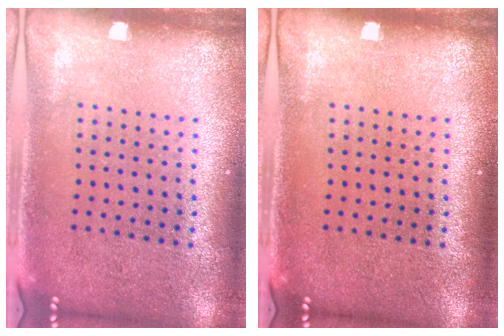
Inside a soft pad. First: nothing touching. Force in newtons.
{"total": 0.0}